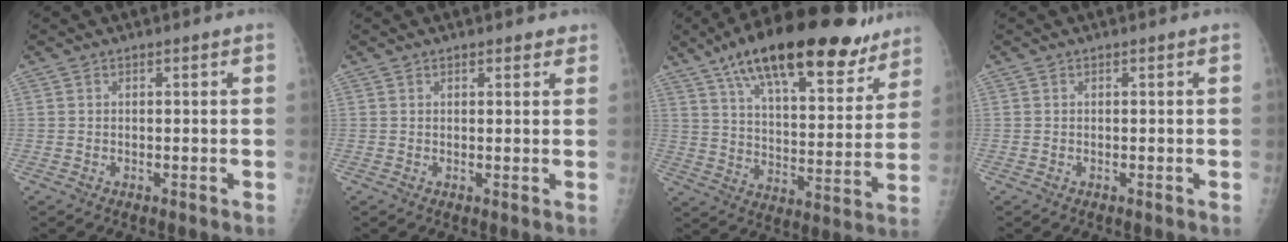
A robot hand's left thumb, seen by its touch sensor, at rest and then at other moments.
{"total": 1.8, "force": [1.4, 0.9, 0.7], "torque": [0.006, -0.005, 0.012]}
{"total": 26.5, "force": [17.9, 9.9, 16.9], "torque": [-0.230, -0.044, 0.273]}
{"total": 0.0}